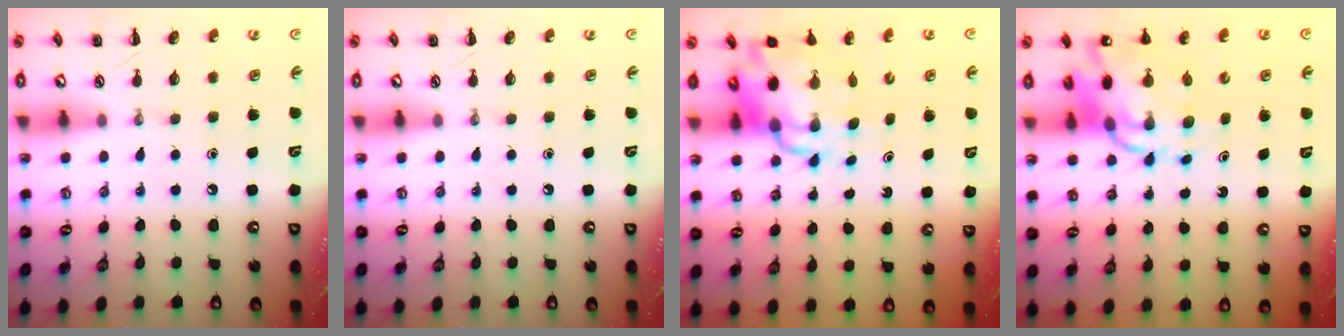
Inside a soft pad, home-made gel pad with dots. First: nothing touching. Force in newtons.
{"total": 0.0}
{"total": 11.3, "press": 10.9, "slide": 3.1}
{"total": 13.6, "press": 13.0, "slide": 4.0}